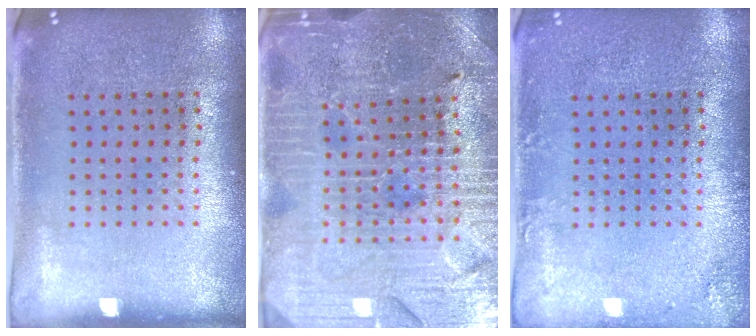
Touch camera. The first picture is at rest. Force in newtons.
{"total": 3.9, "press": 3.8, "slide": 0.9}
{"total": 1.5, "press": 1.5, "slide": 0.1}